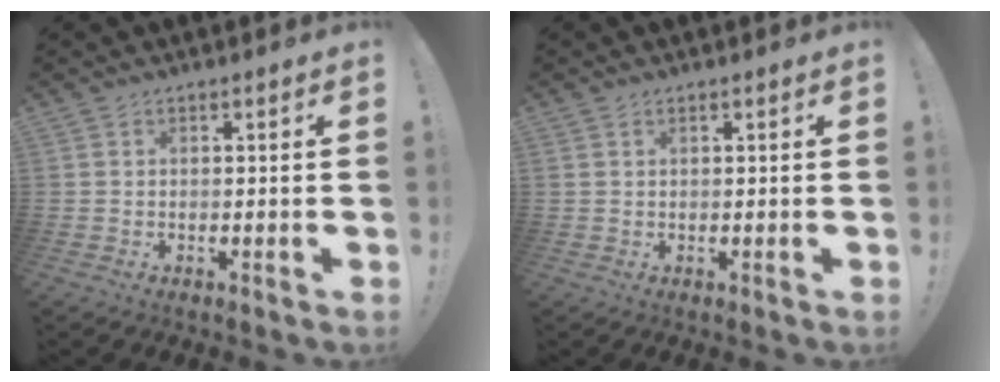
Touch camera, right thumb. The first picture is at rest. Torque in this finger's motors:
{"motor_torque": [-0.04, -0.13, 0.24, -0.03, 0.04]}